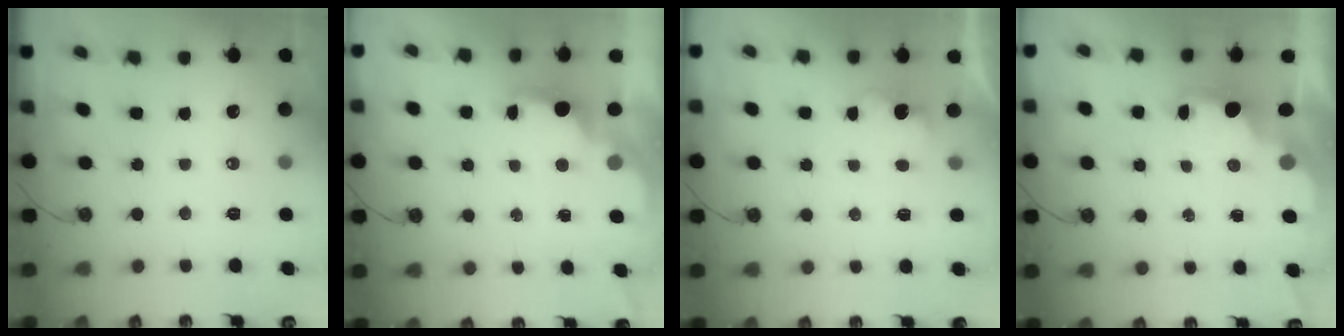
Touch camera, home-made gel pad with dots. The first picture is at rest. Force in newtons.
{"total": 2.1, "press": 1.9, "slide": 0.8}
{"total": 1.8, "press": 1.6, "slide": 0.8}
{"total": 2.1, "press": 1.9, "slide": 0.8}